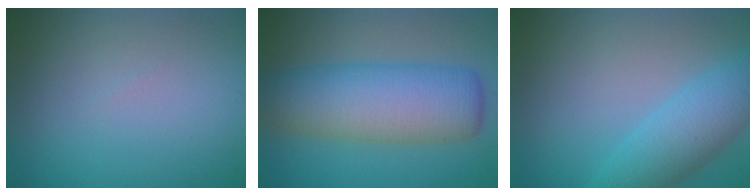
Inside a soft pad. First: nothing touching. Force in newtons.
{"total": 8.7, "press": 8.7, "slide": 0.3}
{"total": 5.1, "press": 5.1, "slide": 0.2}